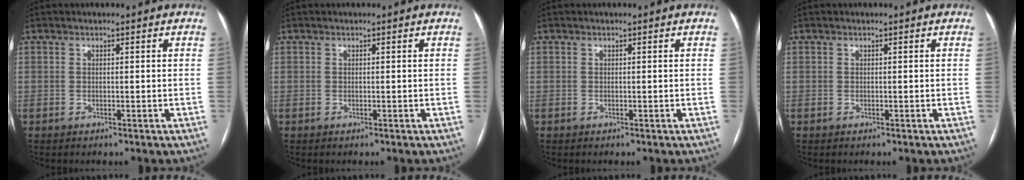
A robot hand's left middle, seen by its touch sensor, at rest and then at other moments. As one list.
[{"total": 0.0}, {"total": 0.0}, {"total": 0.0}]